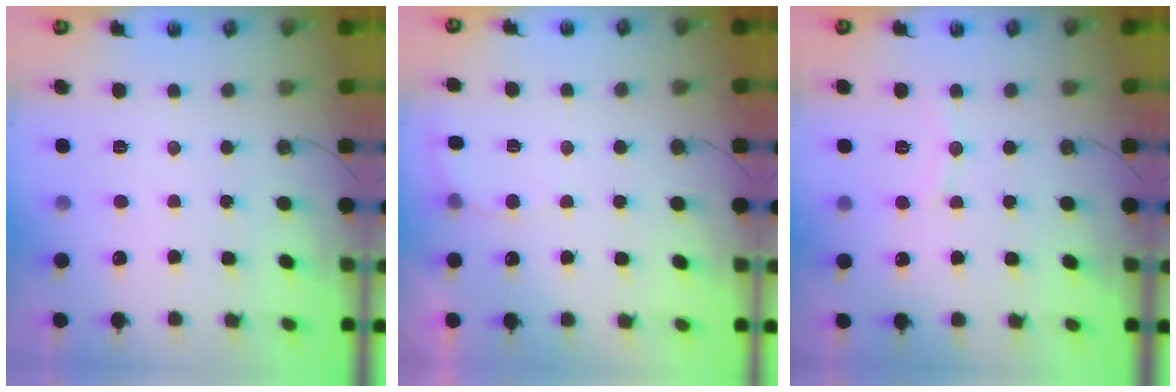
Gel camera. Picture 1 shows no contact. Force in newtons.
{"total": 4.0, "press": 3.9, "slide": 0.9}
{"total": 4.3, "press": 4.2, "slide": 0.6}